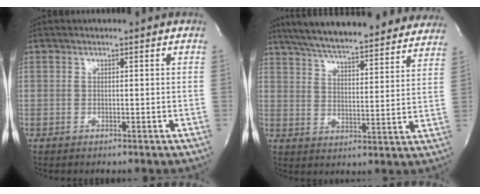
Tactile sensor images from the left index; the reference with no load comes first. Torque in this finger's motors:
{"motor_torque": [0.51, -0.54, 0.61, 0.13]}